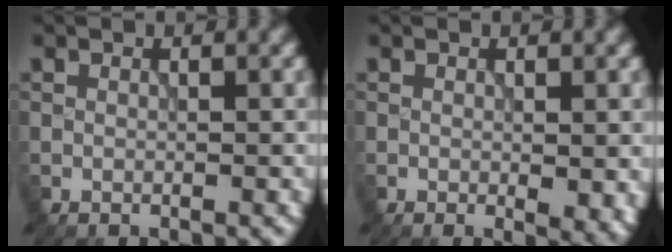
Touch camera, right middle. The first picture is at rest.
{"total": 2.2, "force": [-0.2, 0.7, 2.1], "torque": [-0.025, -0.008, -0.001]}